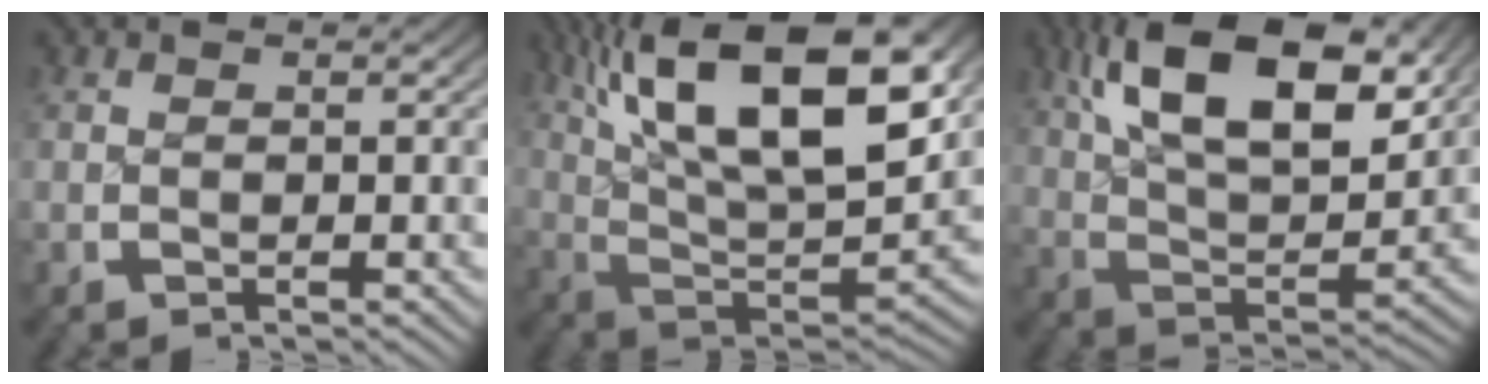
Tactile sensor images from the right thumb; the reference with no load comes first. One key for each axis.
{"total": 17.9, "fx": 3.4, "fy": 10.0, "fz": 14.5, "tx": -0.283, "ty": -0.035, "tz": 0.061}
{"total": 14.2, "fx": 3.9, "fy": 7.7, "fz": 11.2, "tx": -0.218, "ty": -0.013, "tz": 0.060}